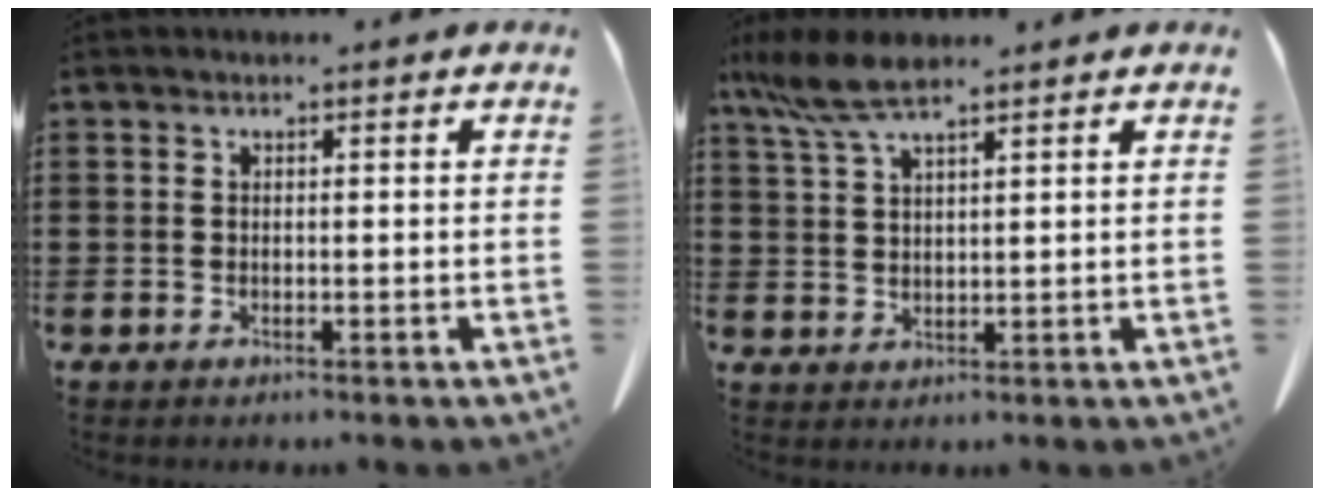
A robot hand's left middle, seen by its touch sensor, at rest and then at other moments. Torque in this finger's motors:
{"motor_torque": [0.87, 0.33, 0.14, 0.09]}